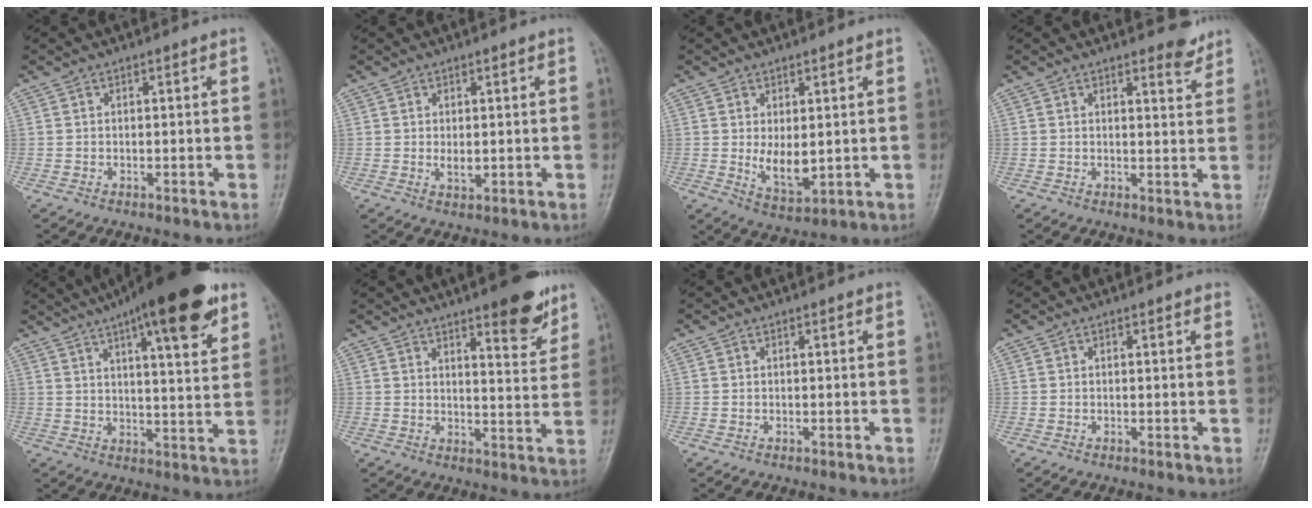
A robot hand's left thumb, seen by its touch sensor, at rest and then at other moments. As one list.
[{"total": 2.0, "force": [0.3, 1.0, 1.7], "torque": [-0.027, -0.006, 0.008]}, {"total": 6.1, "force": [0.4, 3.1, 5.3], "torque": [-0.078, -0.019, 0.021]}, {"total": 3.2, "force": [2.7, 1.0, 1.4], "torque": [-0.006, -0.022, 0.033]}, {"total": 19.3, "force": [11.3, 4.7, 14.9], "torque": [-0.202, -0.028, 0.164]}, {"total": 10.2, "force": [6.8, 2.7, 7.0], "torque": [-0.069, -0.041, 0.092]}, {"total": 0.0}, {"total": 0.7, "force": [0.6, 0.2, 0.3], "torque": [-0.002, 0.001, 0.001]}]